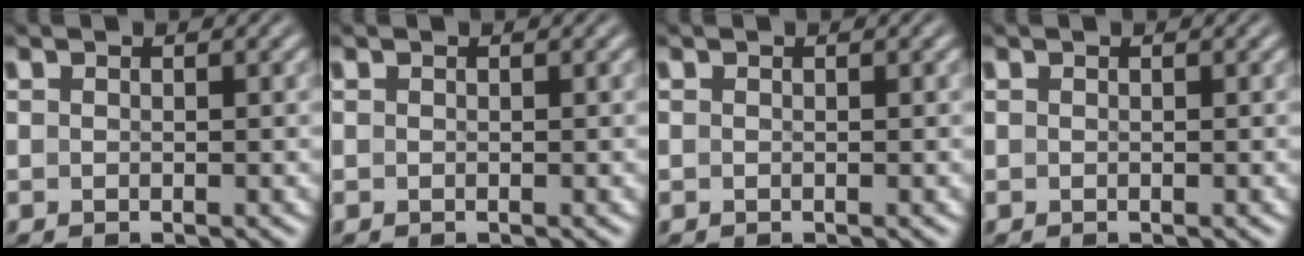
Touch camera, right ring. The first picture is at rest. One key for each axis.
{"total": 0.0}
{"total": 0.0}
{"total": 0.0}